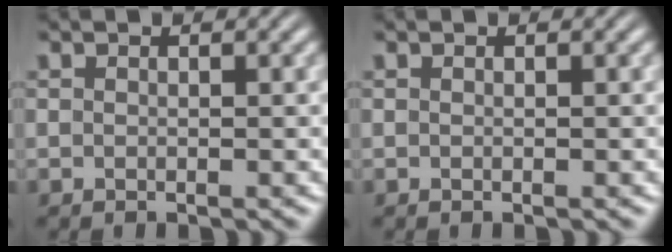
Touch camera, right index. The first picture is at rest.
{"total": 0.0}